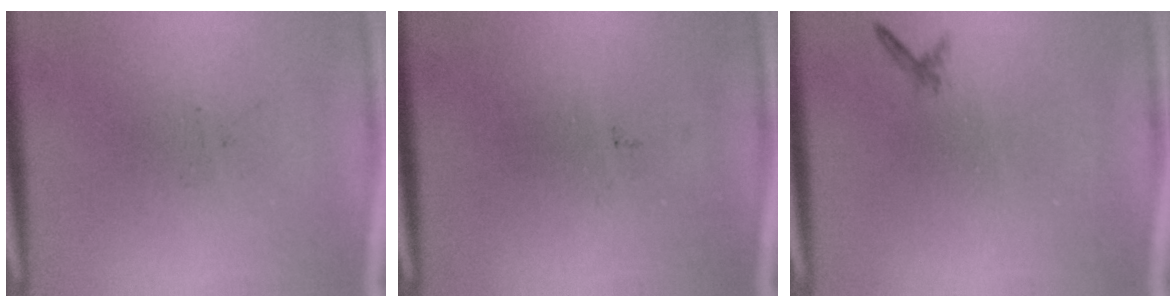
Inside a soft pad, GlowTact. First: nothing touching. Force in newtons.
{"total": 0.0}
{"total": 0.6}